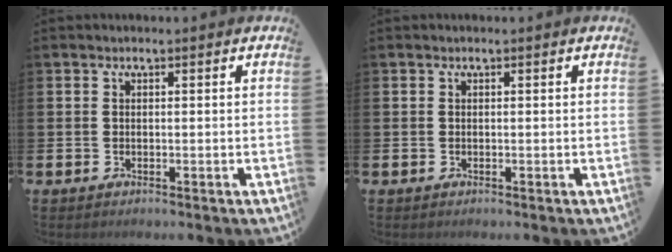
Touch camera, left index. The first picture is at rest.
{"total": 0.0}